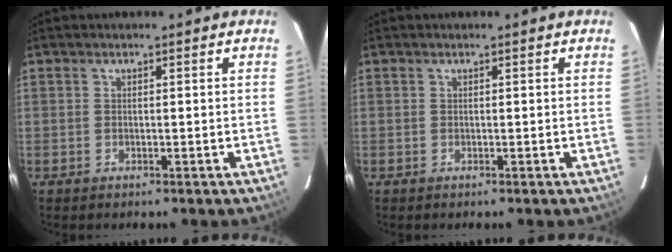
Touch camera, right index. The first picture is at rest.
{"total": 0.0}